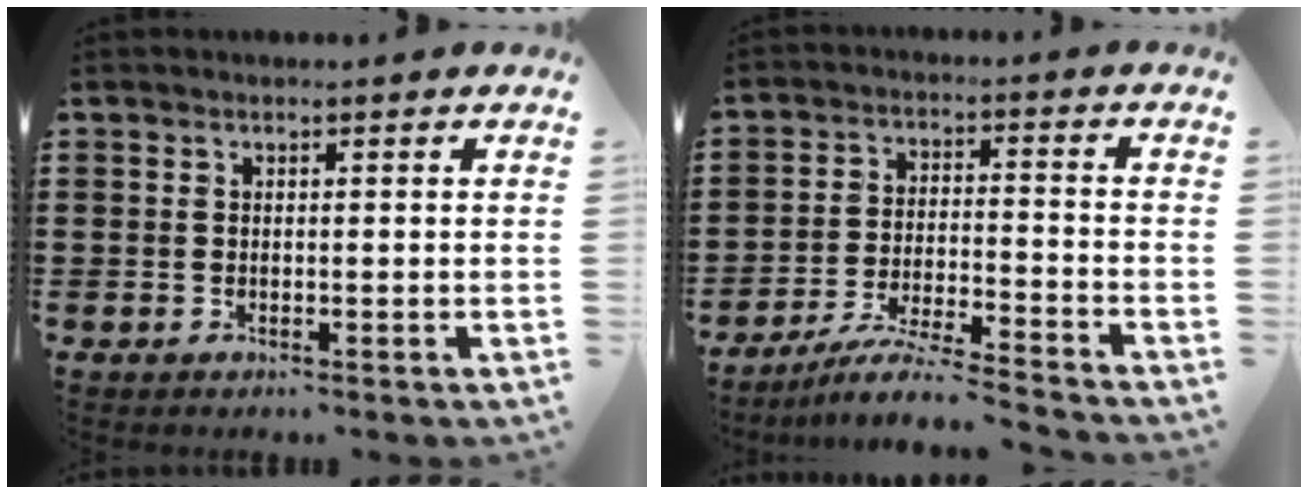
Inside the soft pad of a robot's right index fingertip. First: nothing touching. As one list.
[{"total": 6.7, "force": [-6.2, -0.3, 2.5], "torque": [-0.058, -0.011, -0.122]}]